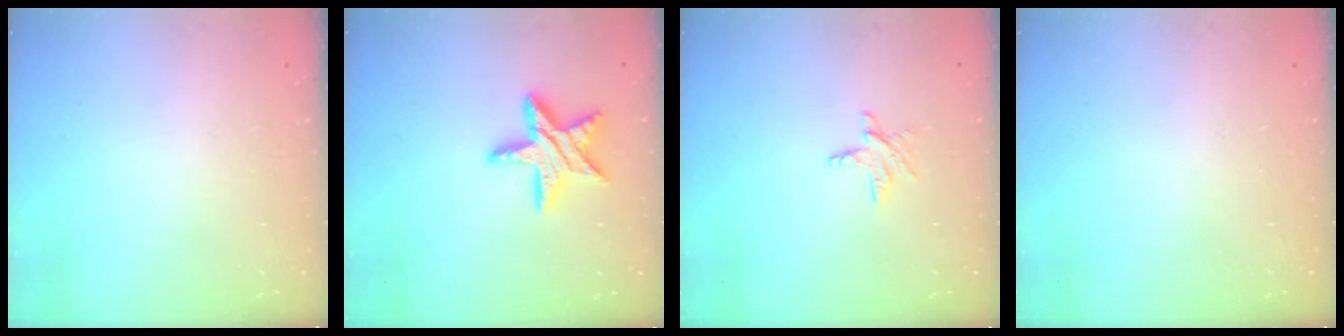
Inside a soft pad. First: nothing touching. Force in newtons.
{"total": 14.2, "press": 14.1, "slide": 1.2}
{"total": 3.9, "press": 3.9, "slide": 0.4}
{"total": 0.0}